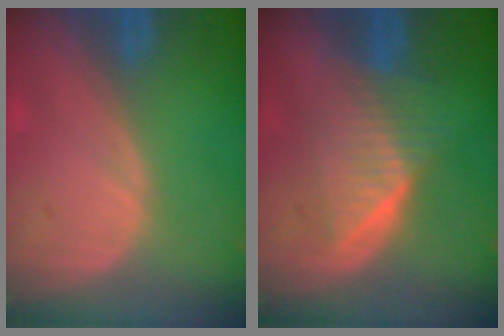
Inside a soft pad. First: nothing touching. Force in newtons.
{"total": 6.5, "press": 6.2, "slide": 1.8}